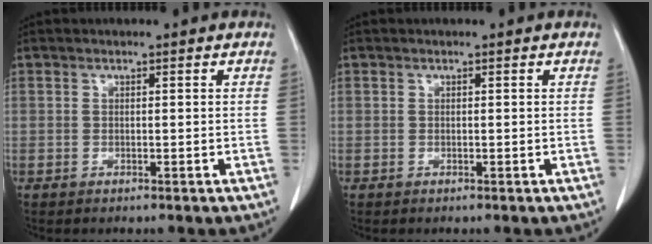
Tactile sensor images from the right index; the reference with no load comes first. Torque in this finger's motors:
{"motor_torque": [0.00, 0.00, 0.00, -0.01]}